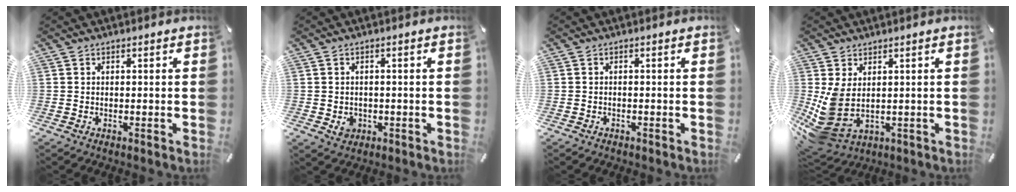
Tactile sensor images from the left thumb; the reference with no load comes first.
{"total": 2.9, "force": [-0.8, 2.6, 1.1], "torque": [-0.011, 0.000, -0.015]}
{"total": 0.8, "force": [-0.6, 0.5, 0.0], "torque": [-0.002, 0.001, -0.014]}
{"total": 8.0, "force": [0.6, 5.1, 6.1], "torque": [-0.155, -0.025, 0.014]}